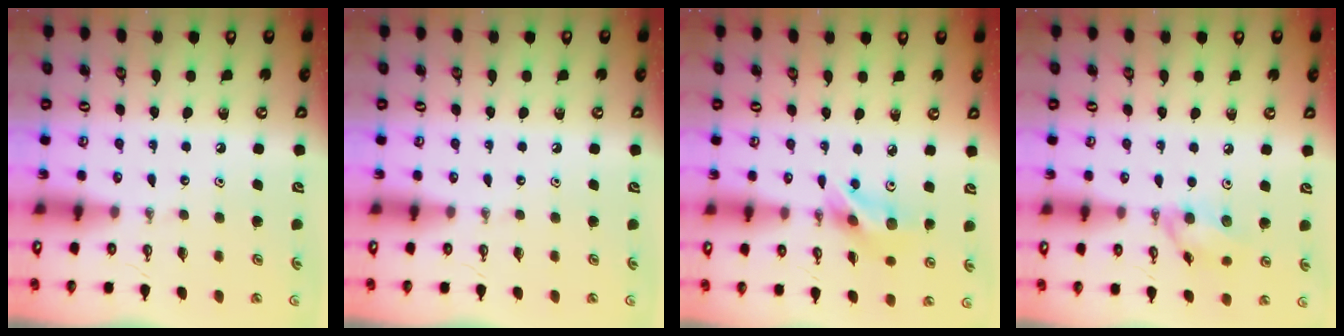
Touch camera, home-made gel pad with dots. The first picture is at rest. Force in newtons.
{"total": 0.0}
{"total": 10.7, "press": 10.1, "slide": 3.6}
{"total": 10.0, "press": 10.0, "slide": 1.2}